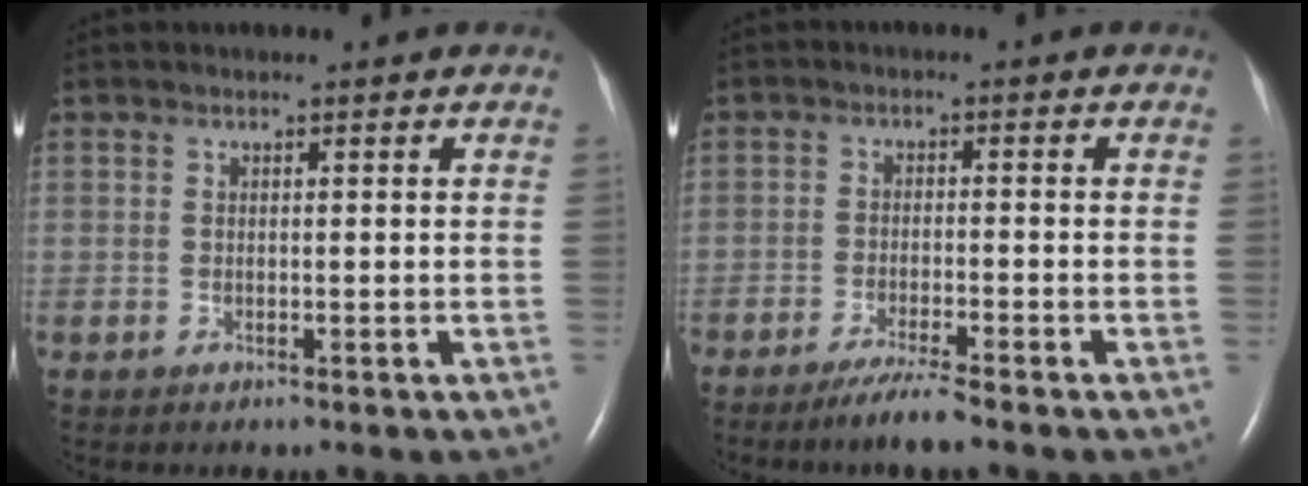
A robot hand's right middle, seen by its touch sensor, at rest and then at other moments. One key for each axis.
{"total": 4.1, "fx": -3.3, "fy": -0.4, "fz": 2.5, "tx": -0.051, "ty": -0.011, "tz": -0.065}